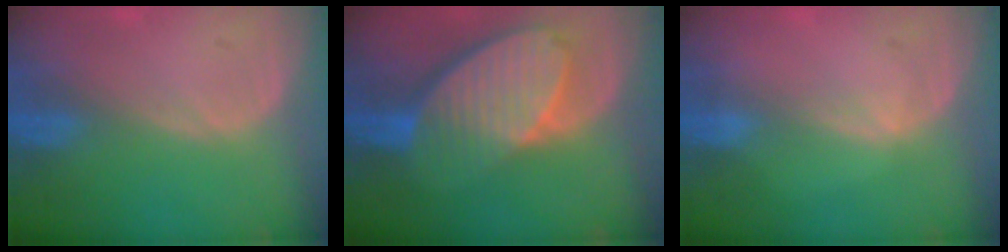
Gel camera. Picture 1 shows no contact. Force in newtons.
{"total": 10.3, "press": 9.0, "slide": 5.1}
{"total": 0.9, "press": 0.8, "slide": 0.2}